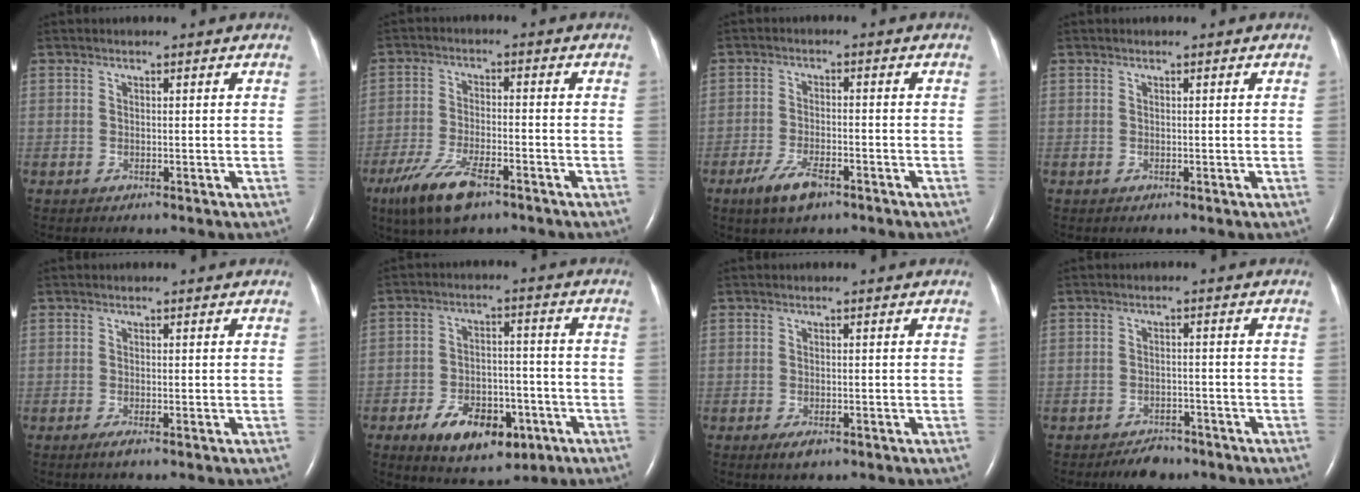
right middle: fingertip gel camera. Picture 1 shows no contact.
{"total": 8.9, "force": [-5.6, 2.5, 6.3], "torque": [-0.135, -0.015, -0.099]}
{"total": 5.5, "force": [-3.5, 1.8, 3.8], "torque": [-0.085, -0.007, -0.060]}
{"total": 0.0}
{"total": 1.0, "force": [-0.6, -0.1, 0.8], "torque": [-0.020, -0.004, -0.014]}
{"total": 11.2, "force": [-5.6, 6.1, 7.5], "torque": [-0.121, 0.005, -0.079]}
{"total": 1.8, "force": [-1.0, 0.7, 1.4], "torque": [-0.029, -0.003, -0.014]}
{"total": 3.8, "force": [-3.1, 1.7, 1.3], "torque": [-0.025, 0.001, -0.045]}